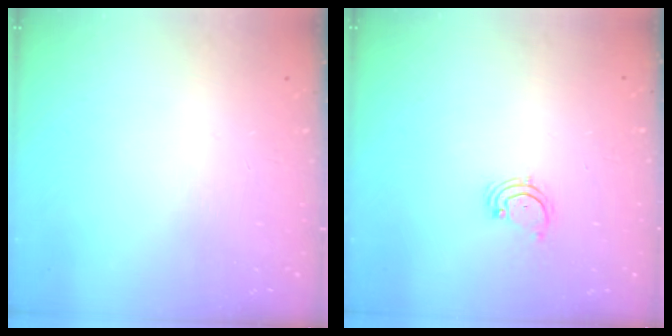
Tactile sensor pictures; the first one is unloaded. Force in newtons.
{"total": 2.1, "press": 2.1, "slide": 0.3}